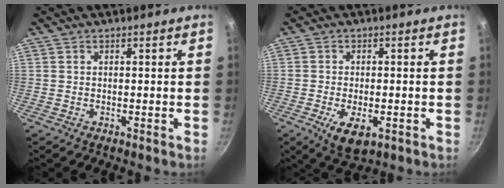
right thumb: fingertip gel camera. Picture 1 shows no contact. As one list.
[{"total": 6.9, "force": [-2.4, 3.3, 5.5], "torque": [-0.088, -0.003, -0.031]}]